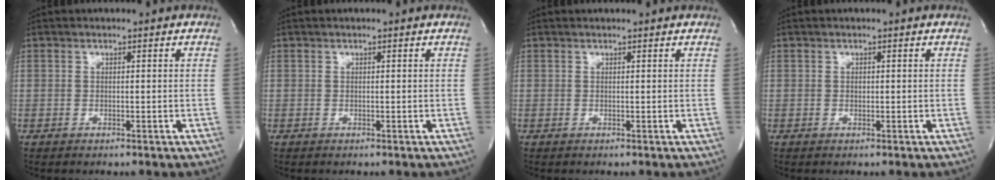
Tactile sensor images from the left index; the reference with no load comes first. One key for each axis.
{"total": 0.0}
{"total": 1.8, "fx": 1.7, "fy": 0.1, "fz": 0.5, "tx": -0.012, "ty": 0.013, "tz": 0.019}
{"total": 0.0}